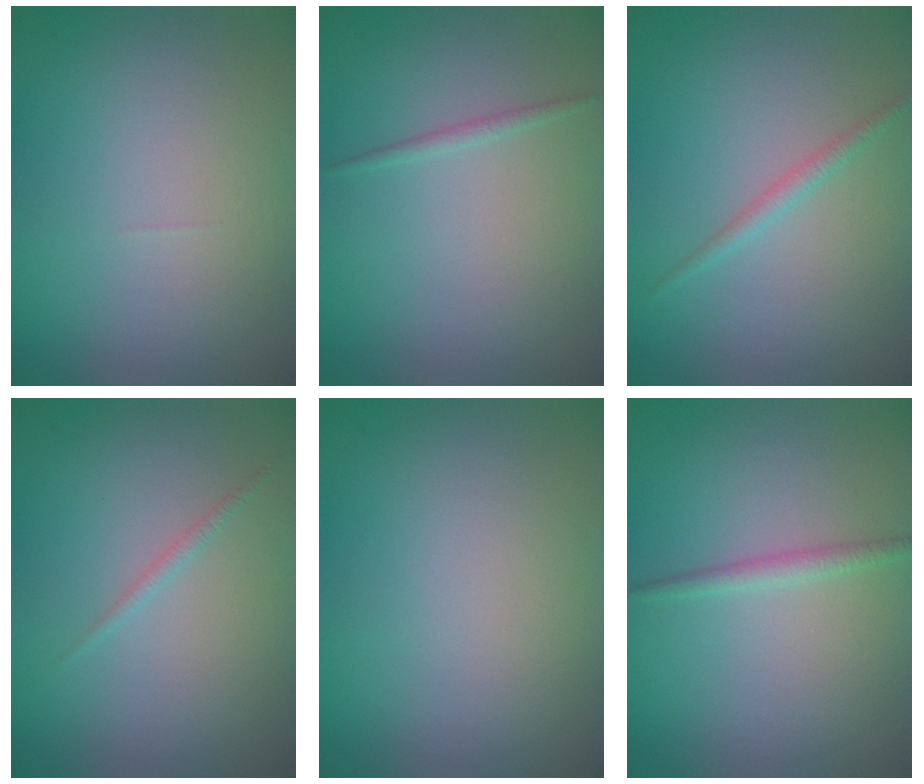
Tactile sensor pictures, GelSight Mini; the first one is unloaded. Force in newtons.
{"total": 0.7, "press": 0.7, "slide": 0.0}
{"total": 1.2, "press": 1.2, "slide": 0.0}
{"total": 0.7, "press": 0.7, "slide": 0.0}
{"total": 0.0}
{"total": 1.3, "press": 1.3, "slide": 0.1}